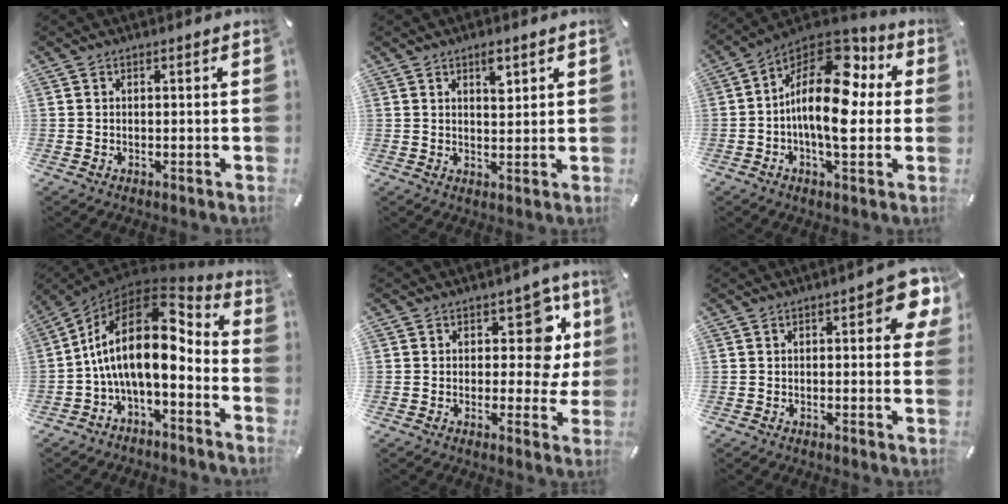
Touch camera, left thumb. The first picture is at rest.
{"total": 3.9, "force": [2.3, 1.8, 2.7], "torque": [-0.026, -0.010, 0.032]}
{"total": 19.6, "force": [2.0, 10.3, 16.6], "torque": [-0.276, -0.021, 0.034]}
{"total": 19.2, "force": [1.4, 9.6, 16.6], "torque": [-0.317, -0.026, 0.021]}
{"total": 12.0, "force": [3.9, 7.3, 8.7], "torque": [-0.094, -0.025, 0.065]}
{"total": 7.8, "force": [2.1, 3.2, 6.8], "torque": [-0.079, -0.007, 0.030]}